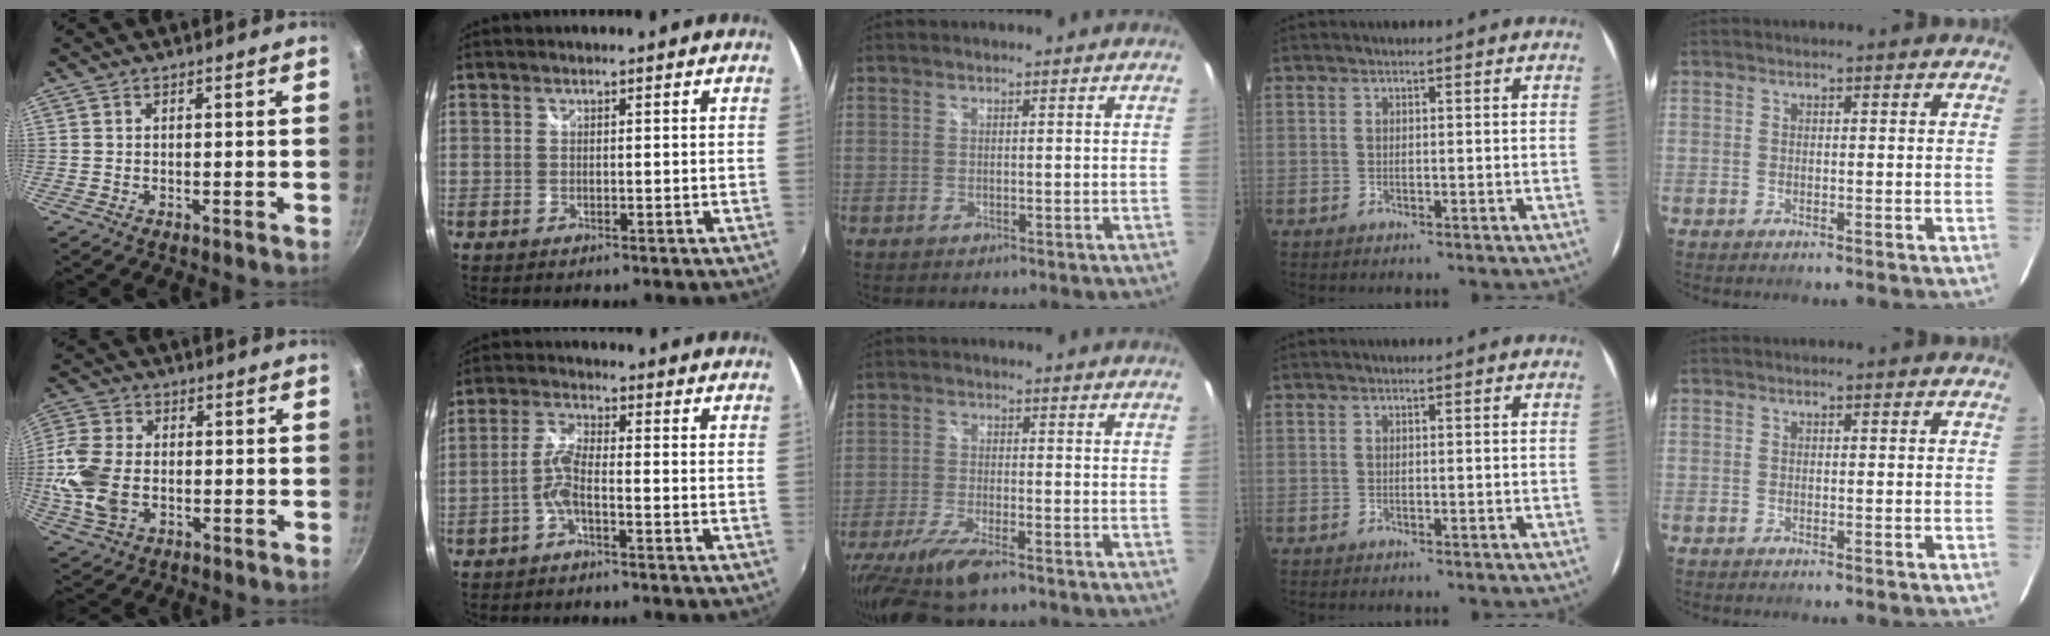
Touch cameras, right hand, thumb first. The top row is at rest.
{"thumb": {"total": 11.2, "force": [-1.5, 7.6, 8.1], "torque": [-0.166, 0.008, -0.036]}, "index": {"total": 4.0, "force": [-1.9, 0.7, 3.5], "torque": [-0.085, 0.009, -0.039]}, "middle": {"total": 12.8, "force": [-9.4, 3.1, 8.1], "torque": [-0.178, -0.043, -0.170]}}